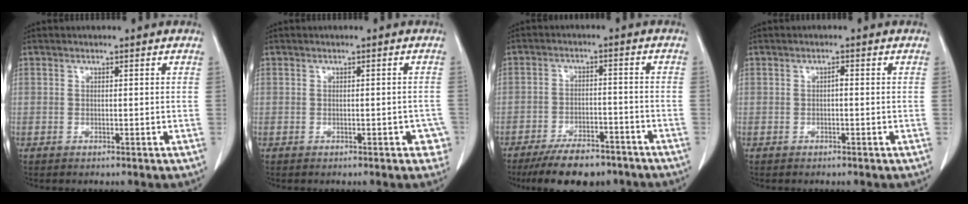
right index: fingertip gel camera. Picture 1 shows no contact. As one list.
[{"total": 3.1, "force": [-1.2, 1.4, 2.5], "torque": [-0.013, 0.009, -0.013]}, {"total": 10.2, "force": [-8.2, 3.7, 4.6], "torque": [-0.067, -0.003, -0.132]}, {"total": 0.7, "force": [-0.1, 0.2, 0.6], "torque": [-0.011, 0.003, -0.003]}]